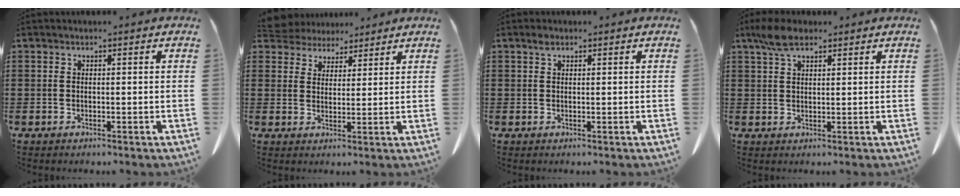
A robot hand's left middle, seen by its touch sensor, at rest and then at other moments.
{"total": 4.6, "force": [4.3, 1.6, 0.0], "torque": [-0.020, -0.012, 0.082]}
{"total": 1.1, "force": [0.7, 0.5, 0.7], "torque": [-0.017, 0.002, 0.013]}
{"total": 4.8, "force": [3.1, 1.7, 3.2], "torque": [-0.071, 0.005, 0.057]}